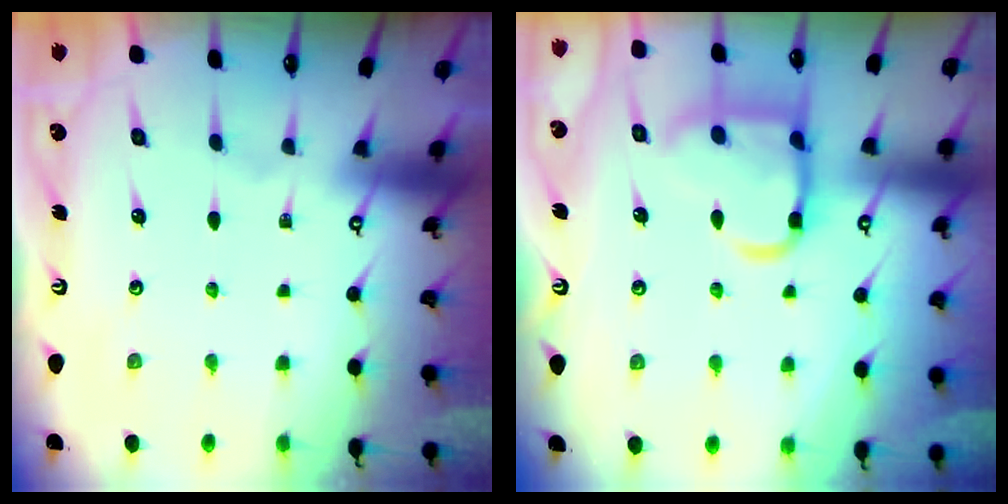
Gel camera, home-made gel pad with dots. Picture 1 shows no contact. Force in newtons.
{"total": 15.2, "press": 15.2, "slide": 1.3}